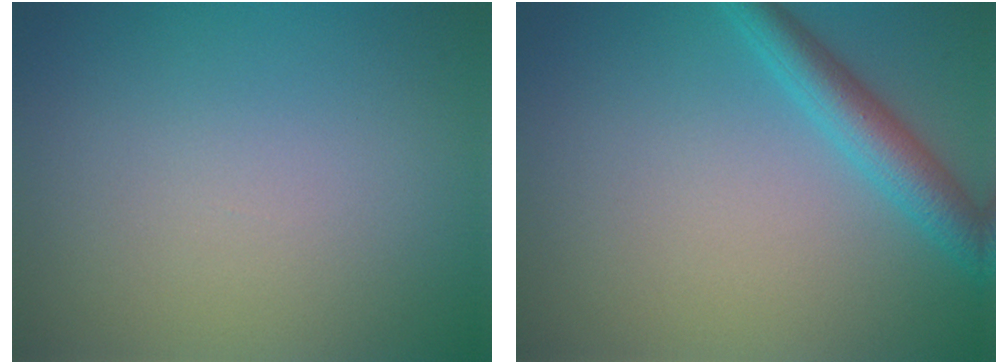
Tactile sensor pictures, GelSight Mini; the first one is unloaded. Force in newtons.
{"total": 3.4, "press": 3.4, "slide": 0.2}